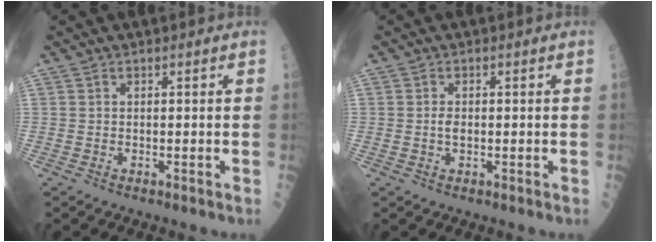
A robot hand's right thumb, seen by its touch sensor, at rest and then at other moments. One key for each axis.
{"total": 1.6, "fx": -0.1, "fy": 0.9, "fz": 1.3, "tx": -0.017, "ty": 0.001, "tz": -0.001}